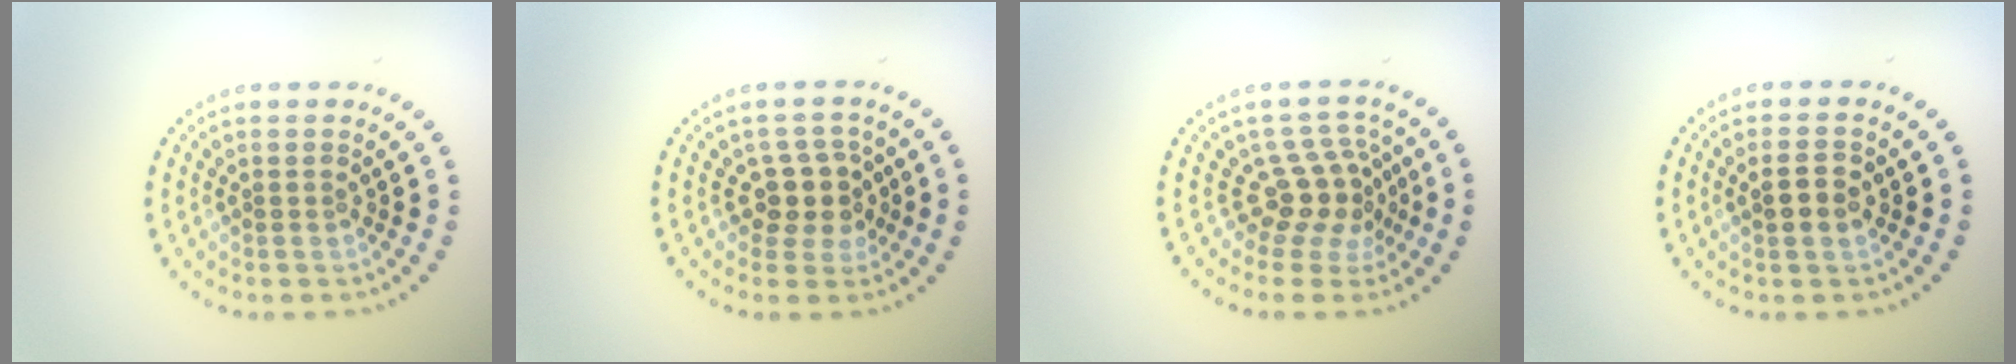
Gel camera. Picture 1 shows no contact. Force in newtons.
{"total": 2.9, "press": 2.4, "slide": 1.6}
{"total": 3.6, "press": 2.6, "slide": 2.5}
{"total": 2.3, "press": 2.3, "slide": 0.3}